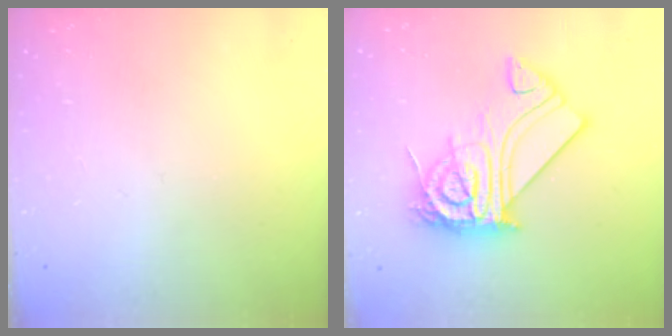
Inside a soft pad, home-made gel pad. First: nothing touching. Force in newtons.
{"total": 21.6, "press": 21.6, "slide": 2.0}